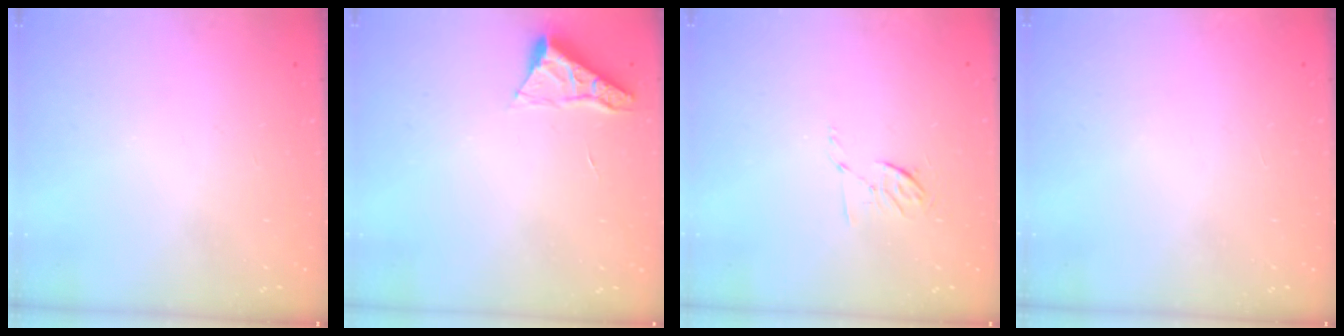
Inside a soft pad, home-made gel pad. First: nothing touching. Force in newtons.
{"total": 5.3, "press": 5.3, "slide": 0.5}
{"total": 5.4, "press": 5.1, "slide": 1.8}
{"total": 1.5, "press": 1.5, "slide": 0.1}